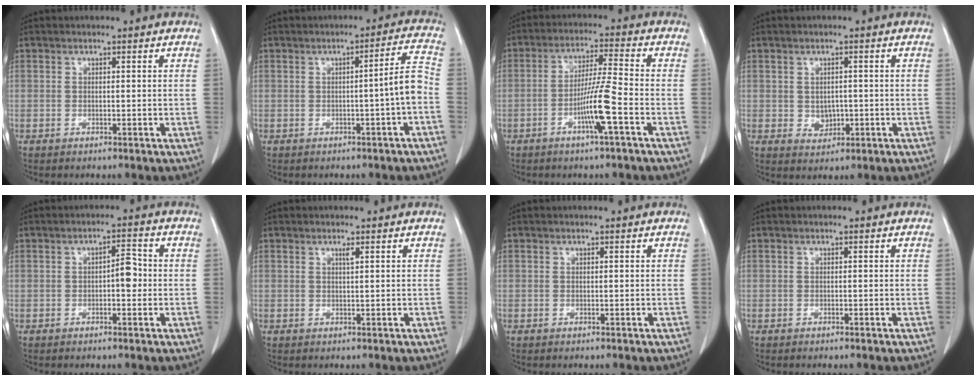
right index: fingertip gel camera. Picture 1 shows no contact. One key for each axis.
{"total": 4.8, "fx": -1.4, "fy": -0.7, "fz": 4.5, "tx": -0.058, "ty": 0.007, "tz": -0.021}
{"total": 7.6, "fx": -3.0, "fy": -0.7, "fz": 6.9, "tx": -0.134, "ty": -0.003, "tz": -0.057}
{"total": 2.6, "fx": -0.2, "fy": 2.1, "fz": 1.6, "tx": -0.022, "ty": 0.000, "tz": 0.004}
{"total": 3.2, "fx": -0.4, "fy": 1.2, "fz": 3.0, "tx": -0.040, "ty": 0.007, "tz": -0.007}
{"total": 0.7, "fx": 0.4, "fy": -0.1, "fz": 0.6, "tx": -0.013, "ty": -0.002, "tz": 0.008}
{"total": 0.0}
{"total": 0.0}